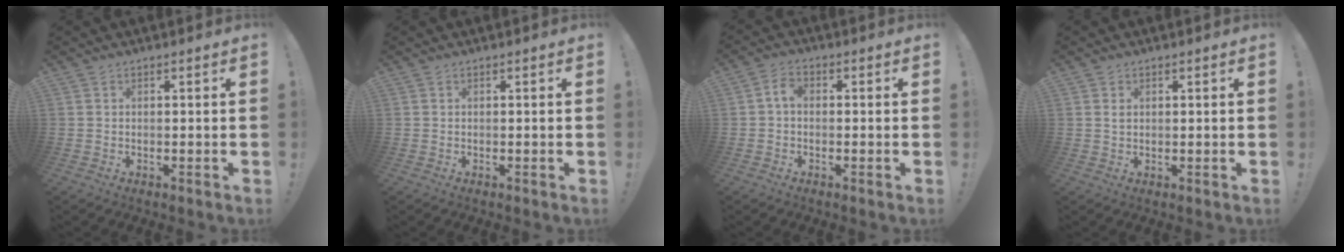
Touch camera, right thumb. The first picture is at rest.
{"total": 0.0}
{"total": 3.5, "force": [-0.4, 2.2, 2.7], "torque": [-0.052, 0.015, -0.007]}
{"total": 0.9, "force": [0.4, 0.7, 0.5], "torque": [-0.002, -0.002, 0.006]}